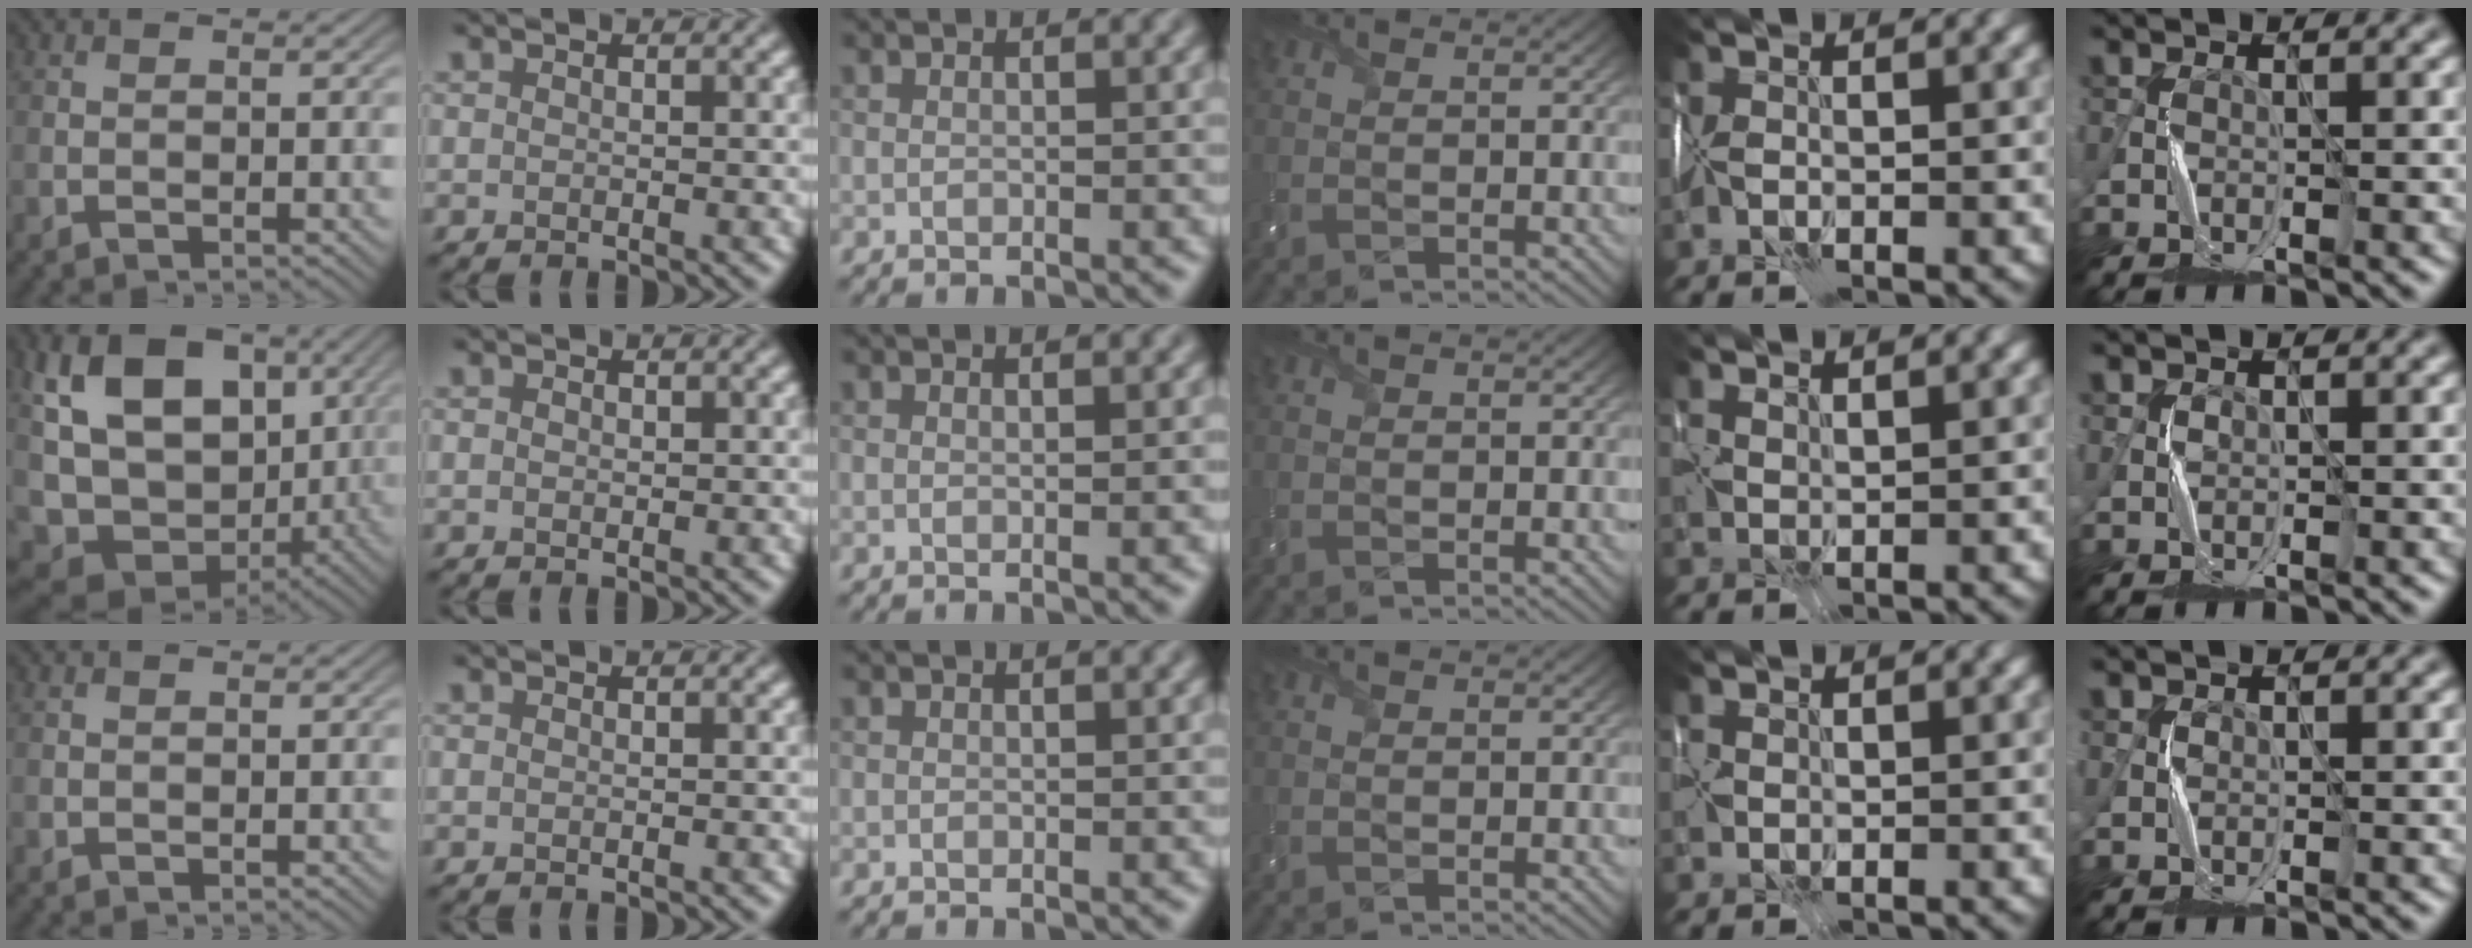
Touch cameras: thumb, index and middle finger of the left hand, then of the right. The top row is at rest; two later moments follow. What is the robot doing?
{"motion": "wrap", "object": "scarf"}